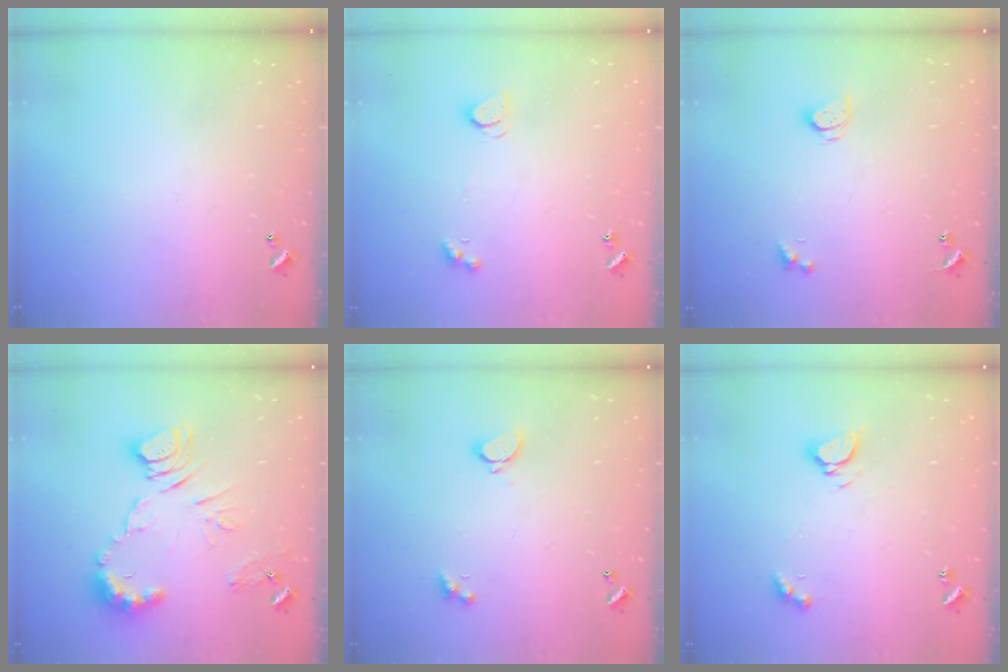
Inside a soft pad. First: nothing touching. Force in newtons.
{"total": 2.6, "press": 2.6, "slide": 0.5}
{"total": 2.6, "press": 2.6, "slide": 0.2}
{"total": 11.5, "press": 11.5, "slide": 0.6}
{"total": 2.2, "press": 2.0, "slide": 0.9}
{"total": 4.3, "press": 4.2, "slide": 0.4}